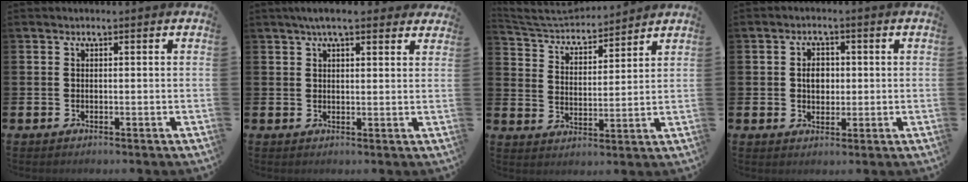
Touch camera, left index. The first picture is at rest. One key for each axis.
{"total": 4.4, "fx": 3.6, "fy": 1.1, "fz": 2.3, "tx": -0.050, "ty": -0.005, "tz": 0.065}
{"total": 5.4, "fx": 5.3, "fy": 1.1, "fz": 0.7, "tx": -0.038, "ty": -0.040, "tz": 0.089}
{"total": 3.0, "fx": 0.3, "fy": 2.3, "fz": 1.9, "tx": -0.010, "ty": -0.001, "tz": -0.005}